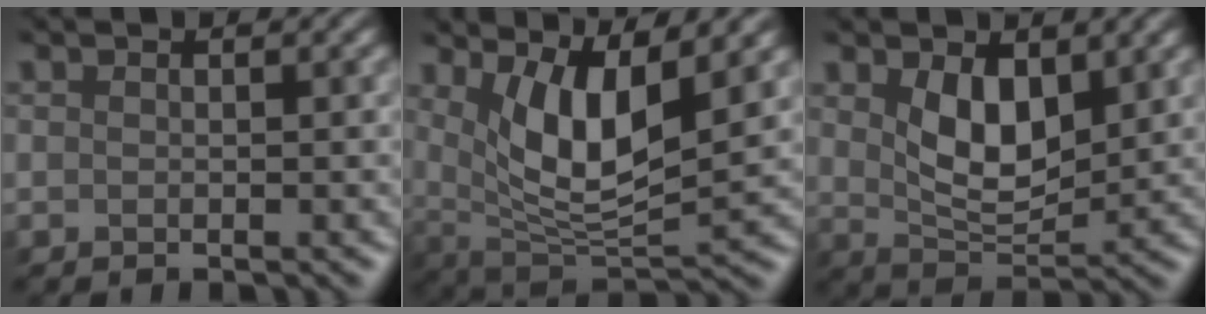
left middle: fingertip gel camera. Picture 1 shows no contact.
{"total": 6.6, "force": [2.6, 2.2, 5.7], "torque": [-0.113, -0.019, 0.048]}
{"total": 4.2, "force": [1.8, 2.2, 3.1], "torque": [-0.067, -0.007, 0.033]}